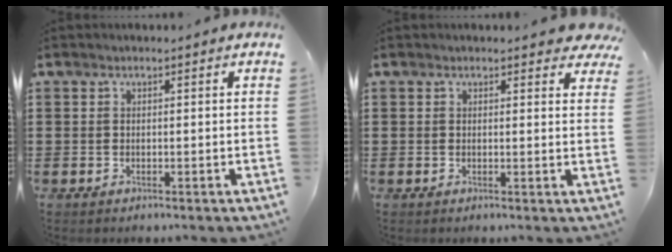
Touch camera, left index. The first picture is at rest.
{"total": 2.0, "force": [1.7, 0.6, 0.8], "torque": [-0.004, -0.002, 0.029]}